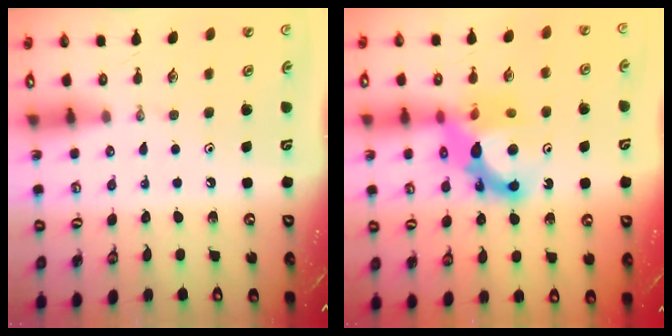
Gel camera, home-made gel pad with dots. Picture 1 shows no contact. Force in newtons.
{"total": 12.9, "press": 12.9, "slide": 1.1}